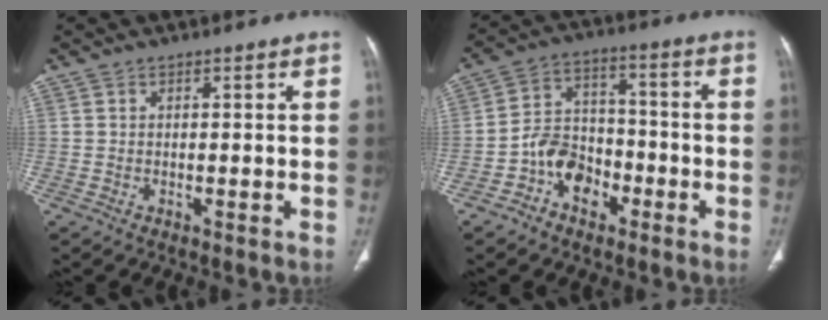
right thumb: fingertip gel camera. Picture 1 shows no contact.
{"total": 9.2, "force": [-4.4, 6.7, 4.6], "torque": [-0.048, 0.043, -0.083]}